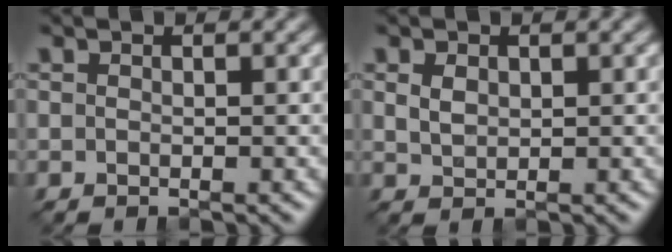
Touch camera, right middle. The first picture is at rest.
{"total": 1.3, "force": [0.7, 0.9, 0.7], "torque": [-0.017, 0.004, 0.017]}